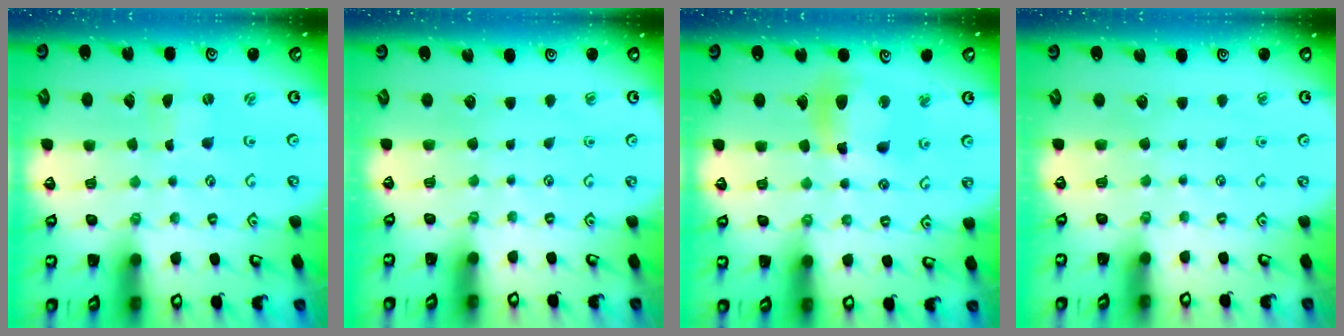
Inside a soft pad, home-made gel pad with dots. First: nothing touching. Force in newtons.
{"total": 0.0}
{"total": 10.4, "press": 10.2, "slide": 2.0}
{"total": 0.0}